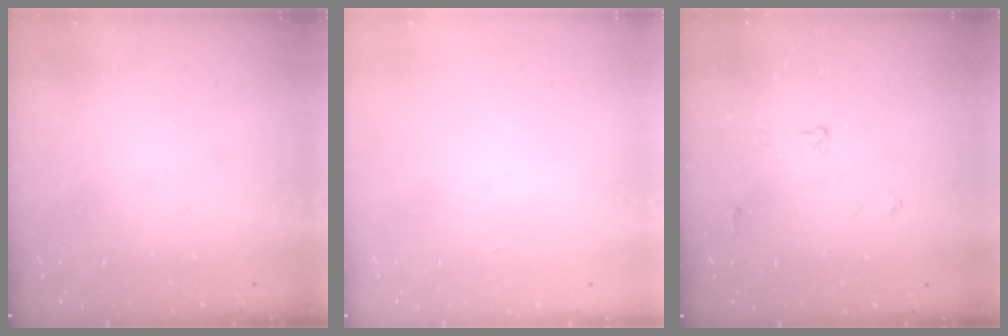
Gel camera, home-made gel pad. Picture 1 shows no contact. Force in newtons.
{"total": 0.0}
{"total": 3.4, "press": 3.4, "slide": 0.6}